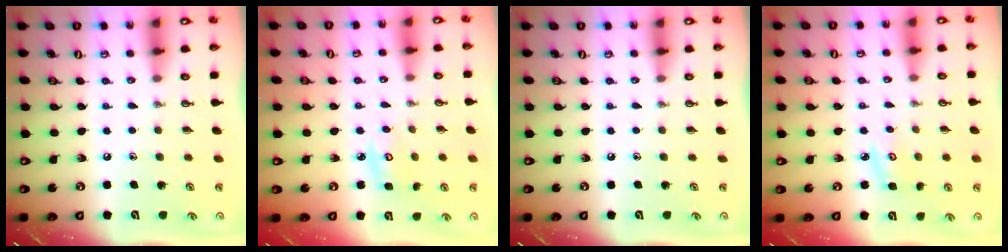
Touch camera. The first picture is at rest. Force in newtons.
{"total": 5.5, "press": 5.5, "slide": 0.5}
{"total": 0.0}
{"total": 4.9, "press": 4.8, "slide": 0.6}